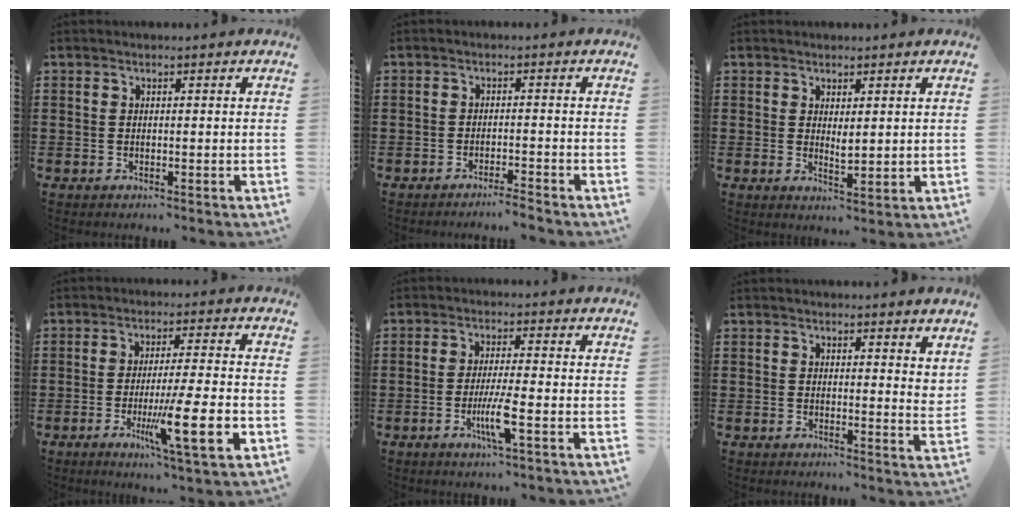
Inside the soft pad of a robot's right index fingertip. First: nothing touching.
{"total": 2.1, "force": [-2.0, -0.2, 0.6], "torque": [-0.011, 0.001, -0.040]}
{"total": 2.2, "force": [1.2, 0.6, 1.7], "torque": [-0.027, -0.003, 0.020]}
{"total": 11.5, "force": [-3.5, 1.0, 10.9], "torque": [-0.194, -0.015, -0.061]}
{"total": 5.5, "force": [-2.0, 0.2, 5.1], "torque": [-0.107, -0.021, -0.039]}
{"total": 1.8, "force": [1.6, 0.6, 0.5], "torque": [0.002, -0.002, 0.029]}